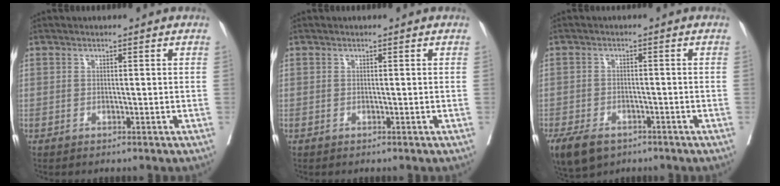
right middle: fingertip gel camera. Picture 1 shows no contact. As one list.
[{"total": 0.0}, {"total": 9.1, "force": [-6.0, 5.1, 4.6], "torque": [-0.101, -0.011, -0.092]}]